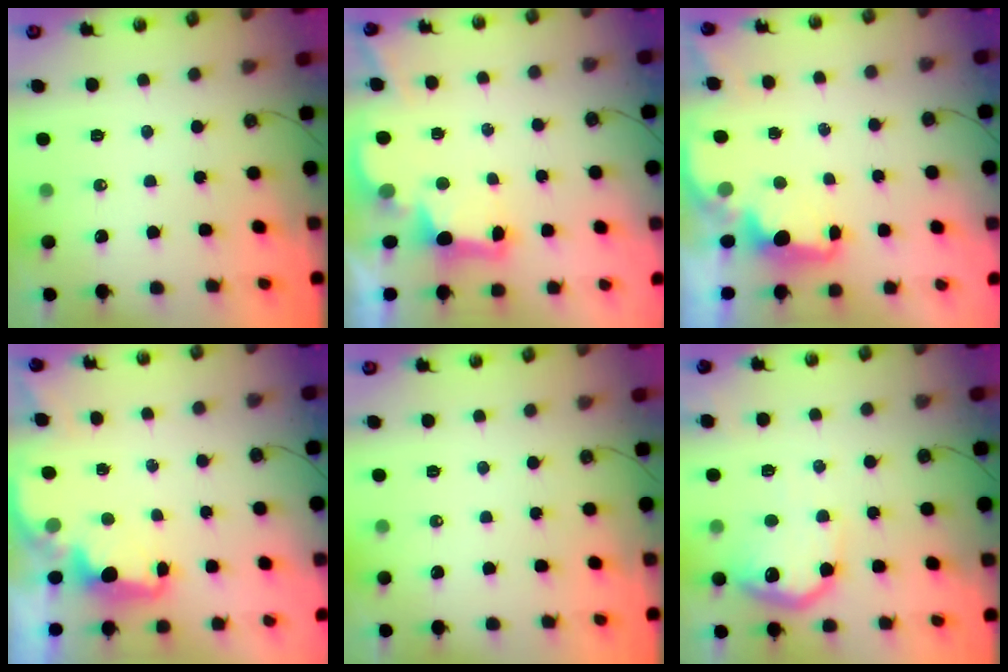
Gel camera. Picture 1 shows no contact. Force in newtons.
{"total": 2.9, "press": 2.7, "slide": 0.9}
{"total": 2.0, "press": 1.8, "slide": 0.8}
{"total": 2.0, "press": 1.9, "slide": 0.8}
{"total": 0.0}
{"total": 12.1, "press": 12.1, "slide": 0.3}